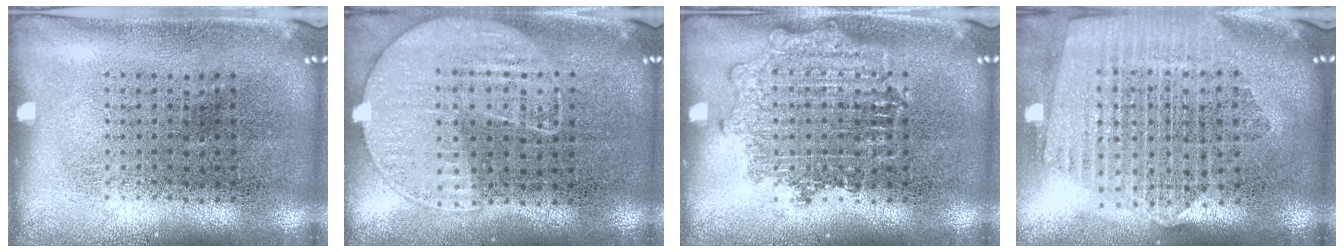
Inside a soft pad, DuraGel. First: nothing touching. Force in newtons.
{"total": 1.2, "press": 1.0, "slide": 0.6}
{"total": 2.4, "press": 2.4, "slide": 0.3}
{"total": 2.3, "press": 2.0, "slide": 1.1}